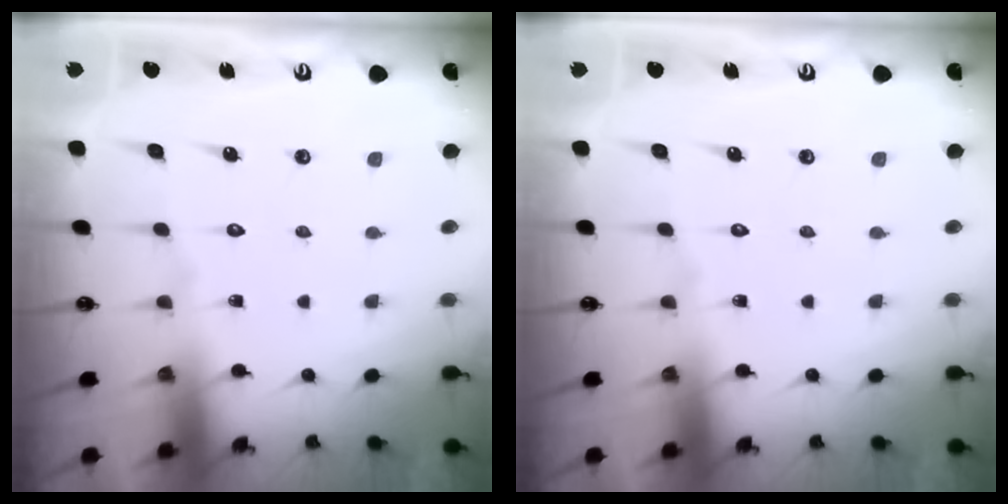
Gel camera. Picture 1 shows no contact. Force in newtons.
{"total": 0.0}